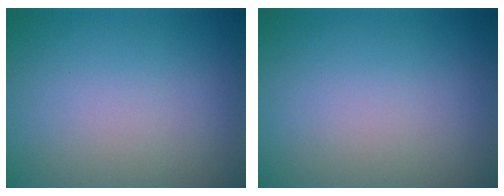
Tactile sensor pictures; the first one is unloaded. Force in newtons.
{"total": 0.0}